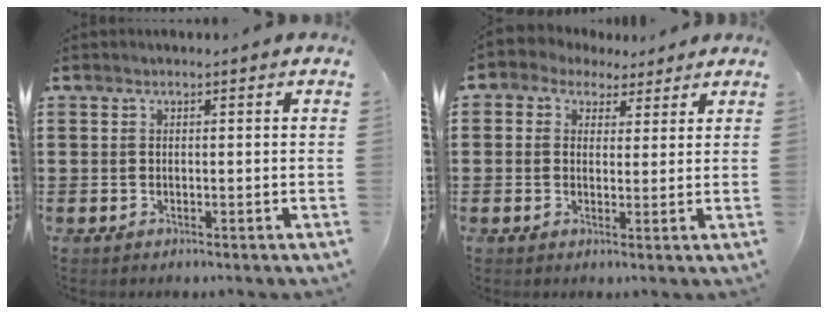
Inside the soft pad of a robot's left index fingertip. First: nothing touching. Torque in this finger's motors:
{"motor_torque": [0.90, -0.92, 0.08, -0.01]}